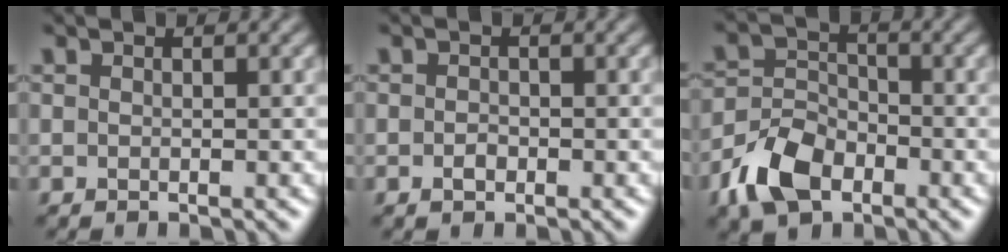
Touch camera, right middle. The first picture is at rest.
{"total": 0.9, "force": [-0.4, 0.6, 0.6], "torque": [-0.011, -0.002, -0.008]}
{"total": 6.0, "force": [-3.5, 3.7, 3.2], "torque": [-0.067, -0.001, -0.072]}